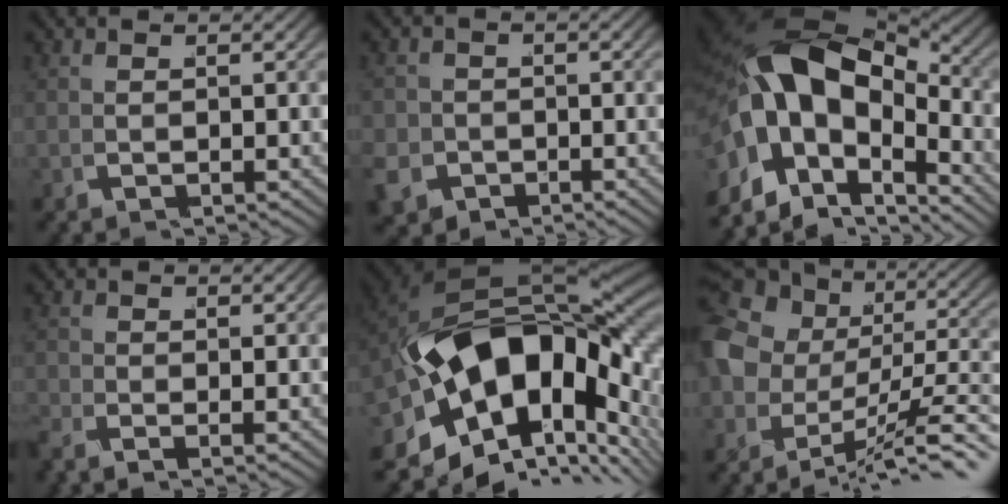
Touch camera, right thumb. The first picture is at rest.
{"total": 5.5, "force": [-2.6, 4.6, 1.6], "torque": [-0.045, -0.028, -0.039]}
{"total": 17.3, "force": [-1.2, 11.9, 12.4], "torque": [-0.270, -0.042, -0.005]}
{"total": 1.3, "force": [-1.1, 0.1, 0.5], "torque": [-0.013, -0.004, -0.028]}
{"total": 23.6, "force": [-1.3, 14.8, 18.3], "torque": [-0.327, -0.037, -0.010]}
{"total": 10.6, "force": [-3.6, 7.4, 6.6], "torque": [-0.133, -0.020, -0.047]}